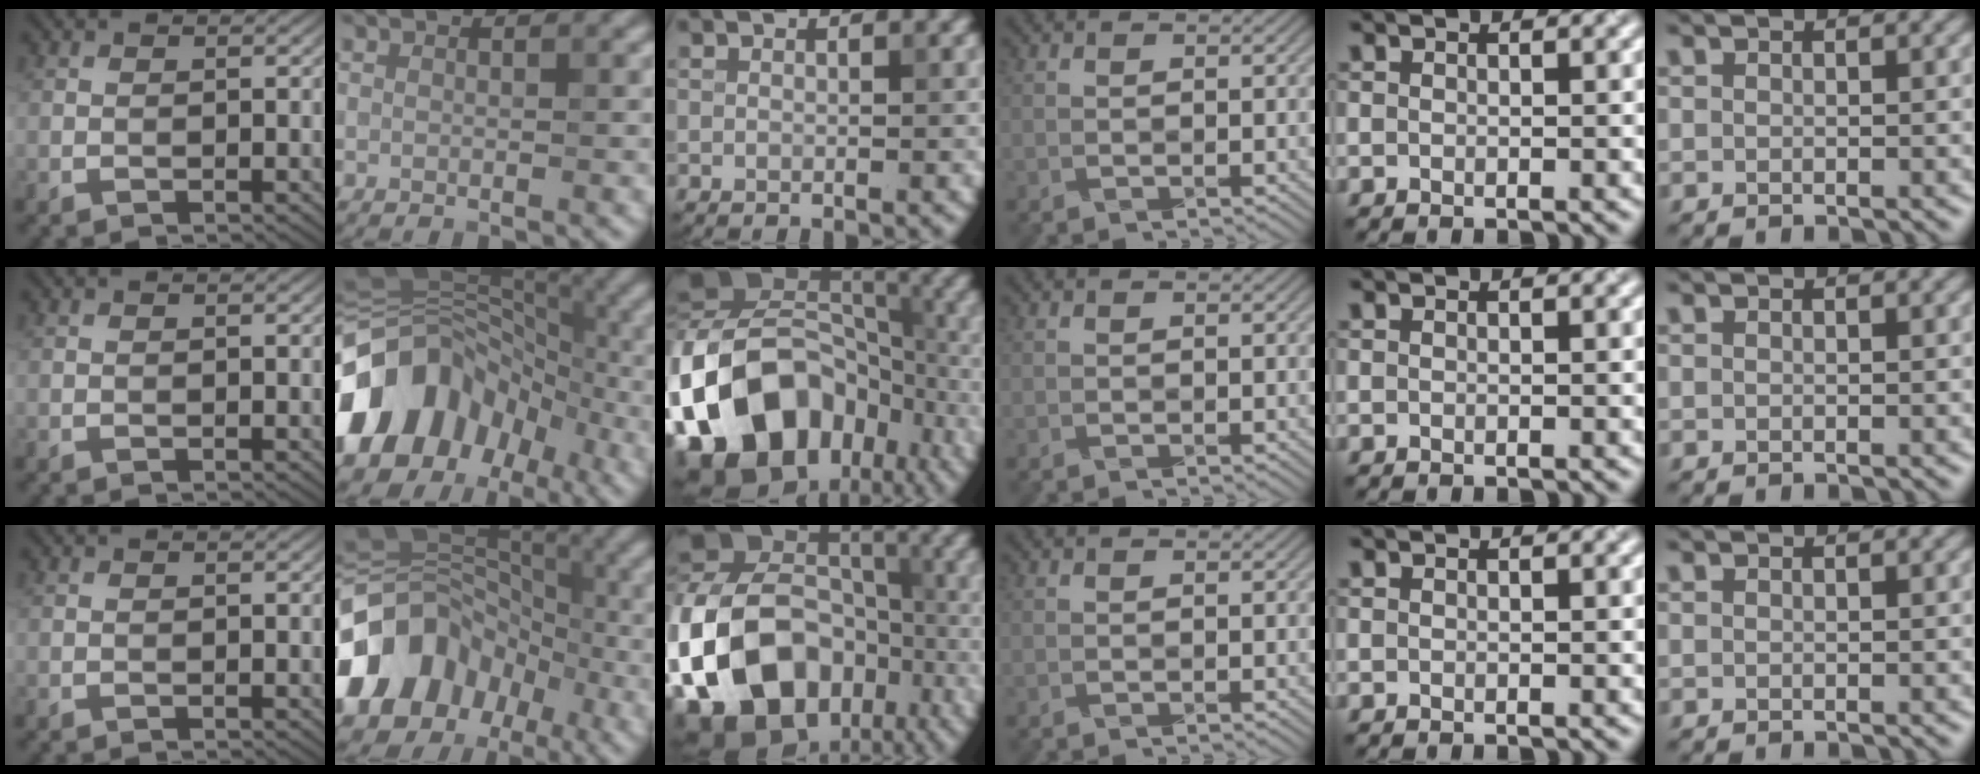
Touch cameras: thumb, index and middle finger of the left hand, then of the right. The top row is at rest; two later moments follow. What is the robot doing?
{"motion": "fold", "object": "canvas paper"}